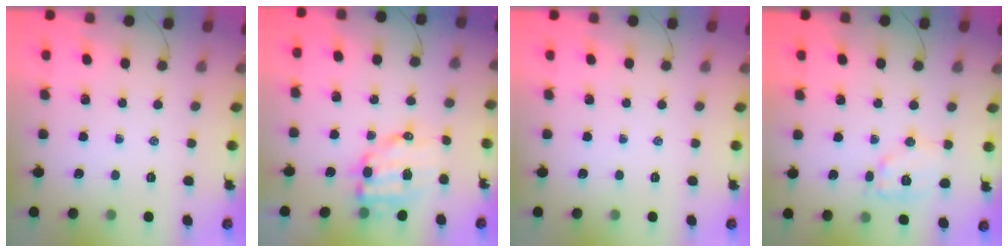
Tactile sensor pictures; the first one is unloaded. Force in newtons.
{"total": 10.1, "press": 9.9, "slide": 2.2}
{"total": 0.0}
{"total": 9.5, "press": 9.5, "slide": 0.3}